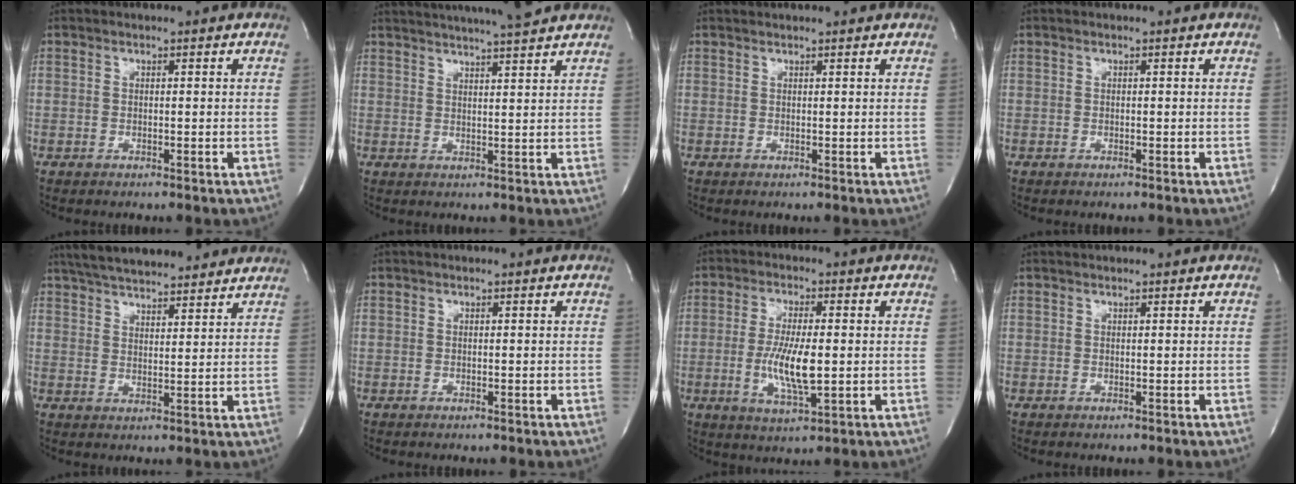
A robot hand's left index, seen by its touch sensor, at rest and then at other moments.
{"total": 12.4, "force": [11.1, 0.1, 5.5], "torque": [-0.090, 0.012, 0.147]}
{"total": 2.4, "force": [2.3, 0.0, 0.5], "torque": [-0.008, 0.019, 0.028]}
{"total": 0.0}
{"total": 17.2, "force": [15.3, 3.3, 7.1], "torque": [-0.116, 0.034, 0.222]}
{"total": 0.0}
{"total": 7.9, "force": [-1.0, 1.6, 7.7], "torque": [-0.152, -0.015, -0.016]}
{"total": 1.1, "force": [1.1, 0.0, 0.2], "torque": [-0.006, 0.013, 0.016]}